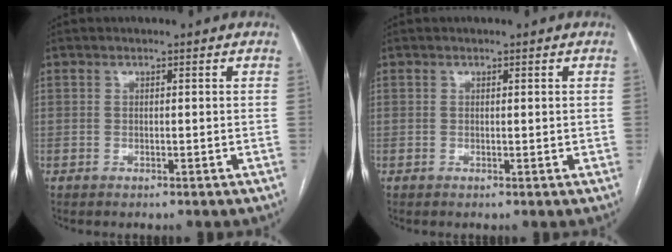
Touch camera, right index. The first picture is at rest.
{"total": 0.7, "force": [0.2, 0.3, 0.7], "torque": [-0.010, -0.002, 0.003]}